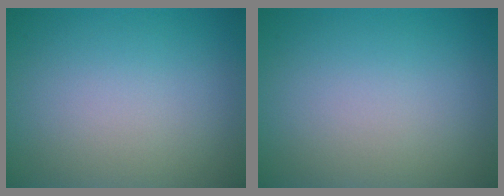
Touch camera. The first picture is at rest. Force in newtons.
{"total": 0.0}